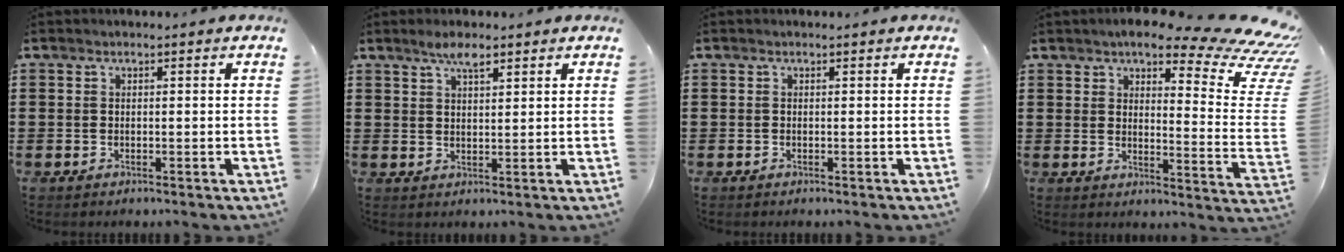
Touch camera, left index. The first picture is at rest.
{"total": 3.6, "force": [2.6, 1.2, 2.2], "torque": [-0.042, 0.002, 0.044]}
{"total": 0.0}
{"total": 11.0, "force": [8.2, 2.4, 7.0], "torque": [-0.114, -0.054, 0.135]}